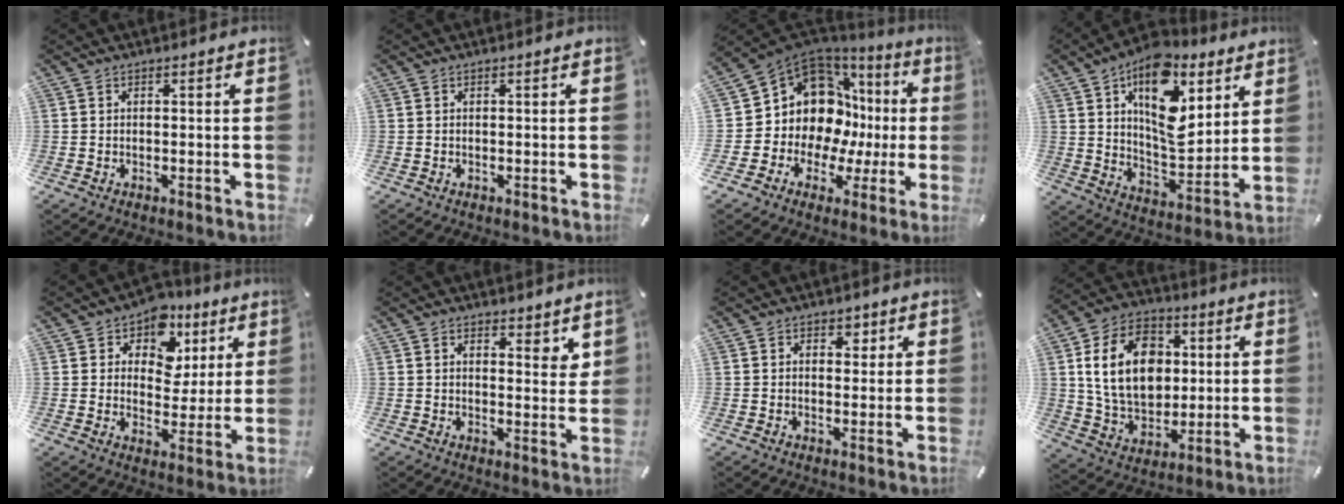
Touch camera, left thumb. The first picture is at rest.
{"total": 0.0}
{"total": 13.9, "force": [3.4, 11.6, 6.7], "torque": [-0.135, -0.058, 0.072]}
{"total": 18.7, "force": [9.1, 10.3, 12.7], "torque": [-0.199, -0.047, 0.159]}
{"total": 9.7, "force": [5.0, 7.5, 3.6], "torque": [-0.053, -0.035, 0.086]}
{"total": 4.4, "force": [3.3, 2.4, 1.6], "torque": [-0.016, -0.021, 0.056]}
{"total": 2.8, "force": [1.2, 2.2, 1.3], "torque": [-0.006, -0.003, 0.013]}
{"total": 17.6, "force": [2.6, 13.2, 11.3], "torque": [-0.225, 0.013, 0.048]}